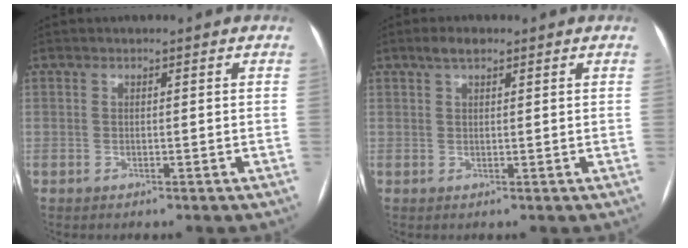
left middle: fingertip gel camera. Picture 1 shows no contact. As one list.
[{"total": 2.3, "force": [1.6, 0.8, 1.5], "torque": [-0.029, 0.012, 0.029]}]